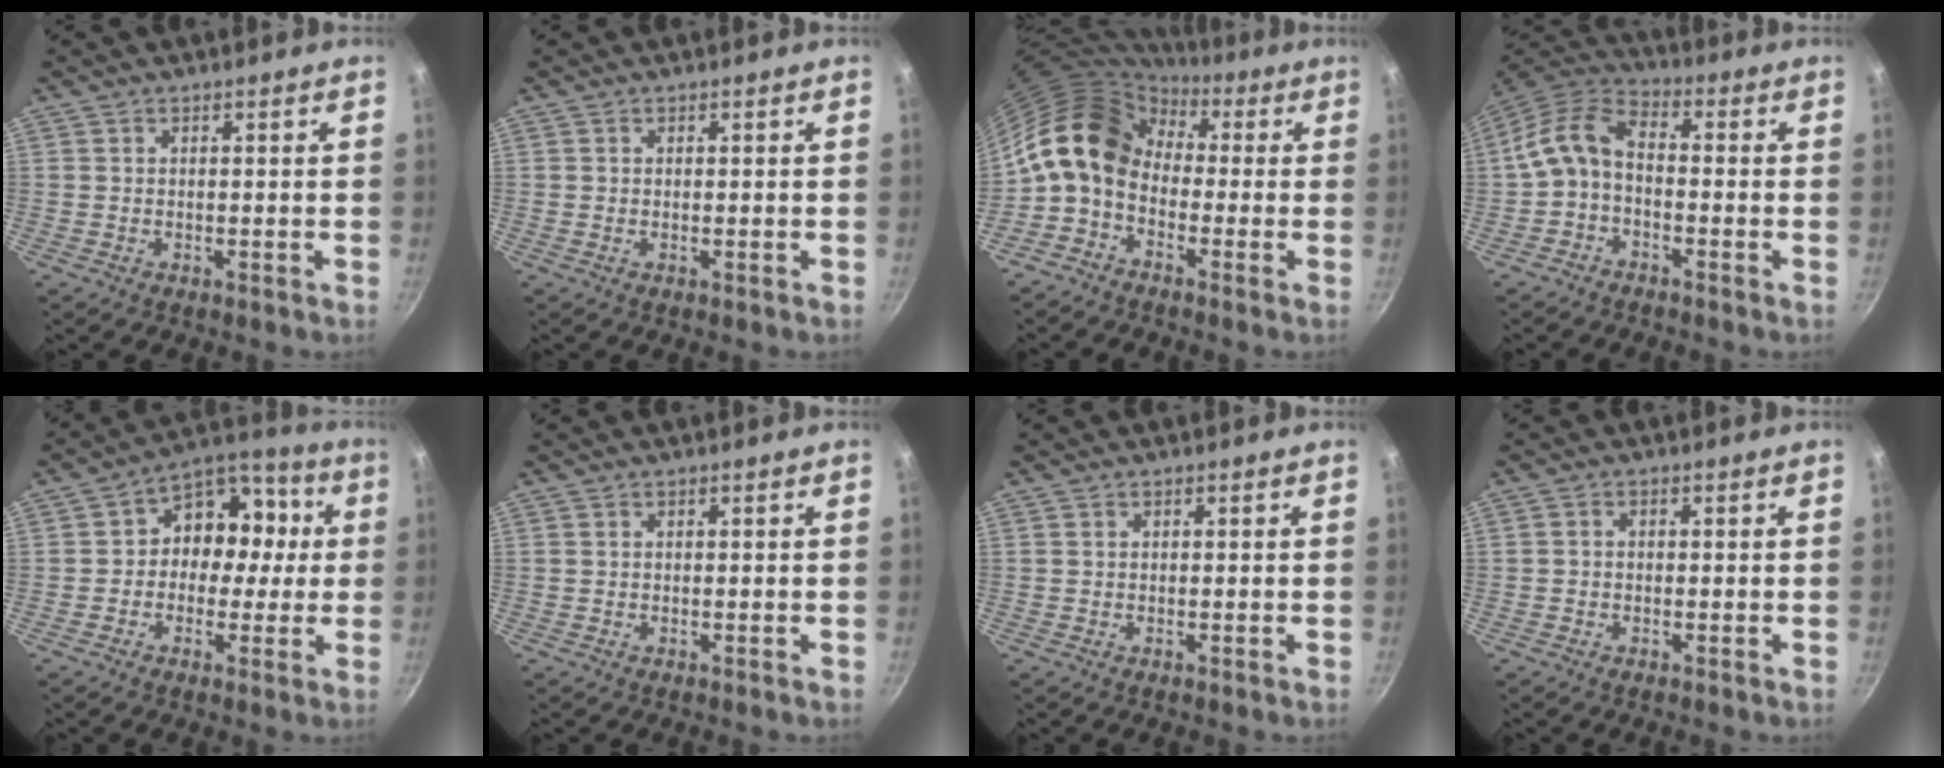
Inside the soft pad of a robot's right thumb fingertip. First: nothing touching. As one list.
[{"total": 0.0}, {"total": 12.9, "force": [0.0, 9.5, 8.7], "torque": [-0.137, 0.038, -0.026]}, {"total": 8.6, "force": [-2.0, 5.1, 6.6], "torque": [-0.135, 0.046, -0.052]}, {"total": 12.0, "force": [0.3, 9.7, 7.0], "torque": [-0.040, 0.036, -0.016]}, {"total": 0.0}, {"total": 0.0}, {"total": 0.8, "force": [-0.3, 0.6, 0.5], "torque": [-0.010, 0.005, -0.007]}]